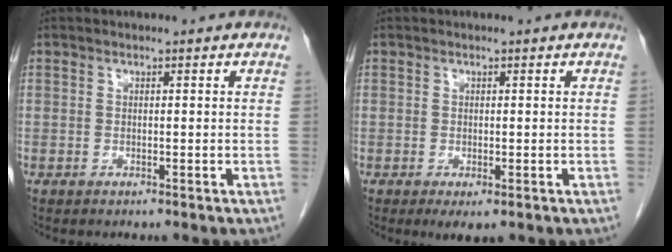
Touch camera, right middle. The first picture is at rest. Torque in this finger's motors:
{"motor_torque": [0.49, -0.33, 0.09, 0.05]}